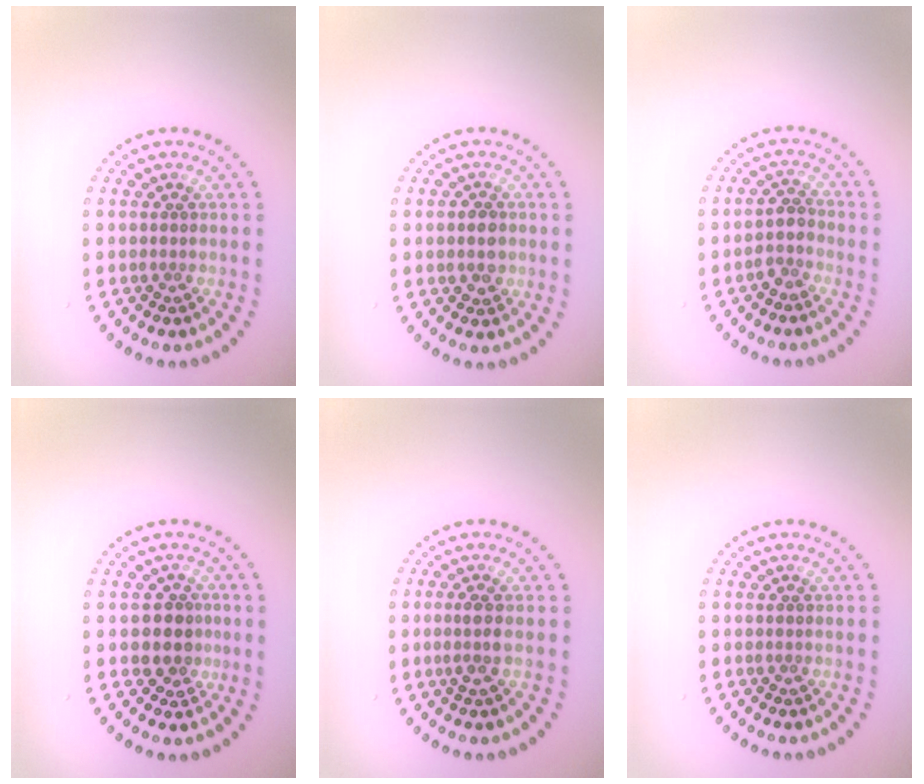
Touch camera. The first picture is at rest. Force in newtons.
{"total": 1.9, "press": 1.9, "slide": 0.4}
{"total": 2.1, "press": 1.6, "slide": 1.3}
{"total": 2.6, "press": 2.3, "slide": 1.2}
{"total": 1.4, "press": 1.2, "slide": 0.6}
{"total": 0.0}